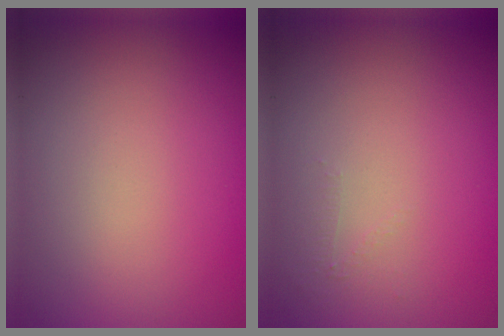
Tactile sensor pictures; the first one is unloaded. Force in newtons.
{"total": 0.5, "press": 0.2, "slide": 0.5}